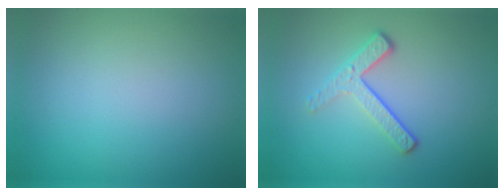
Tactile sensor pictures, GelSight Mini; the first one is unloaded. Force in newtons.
{"total": 3.3, "press": 2.4, "slide": 2.3}